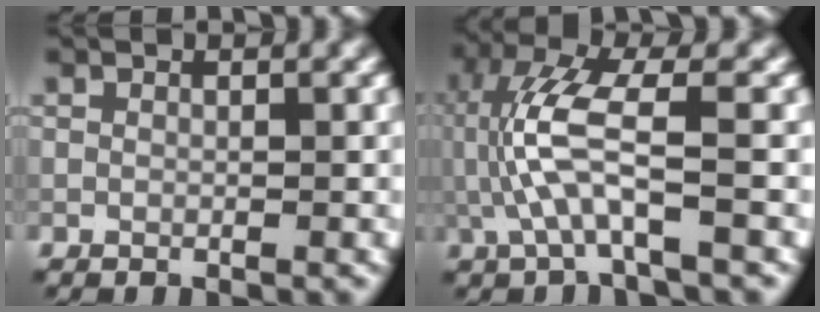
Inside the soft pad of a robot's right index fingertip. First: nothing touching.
{"total": 5.6, "force": [-0.7, 1.2, 5.4], "torque": [-0.127, 0.011, -0.013]}